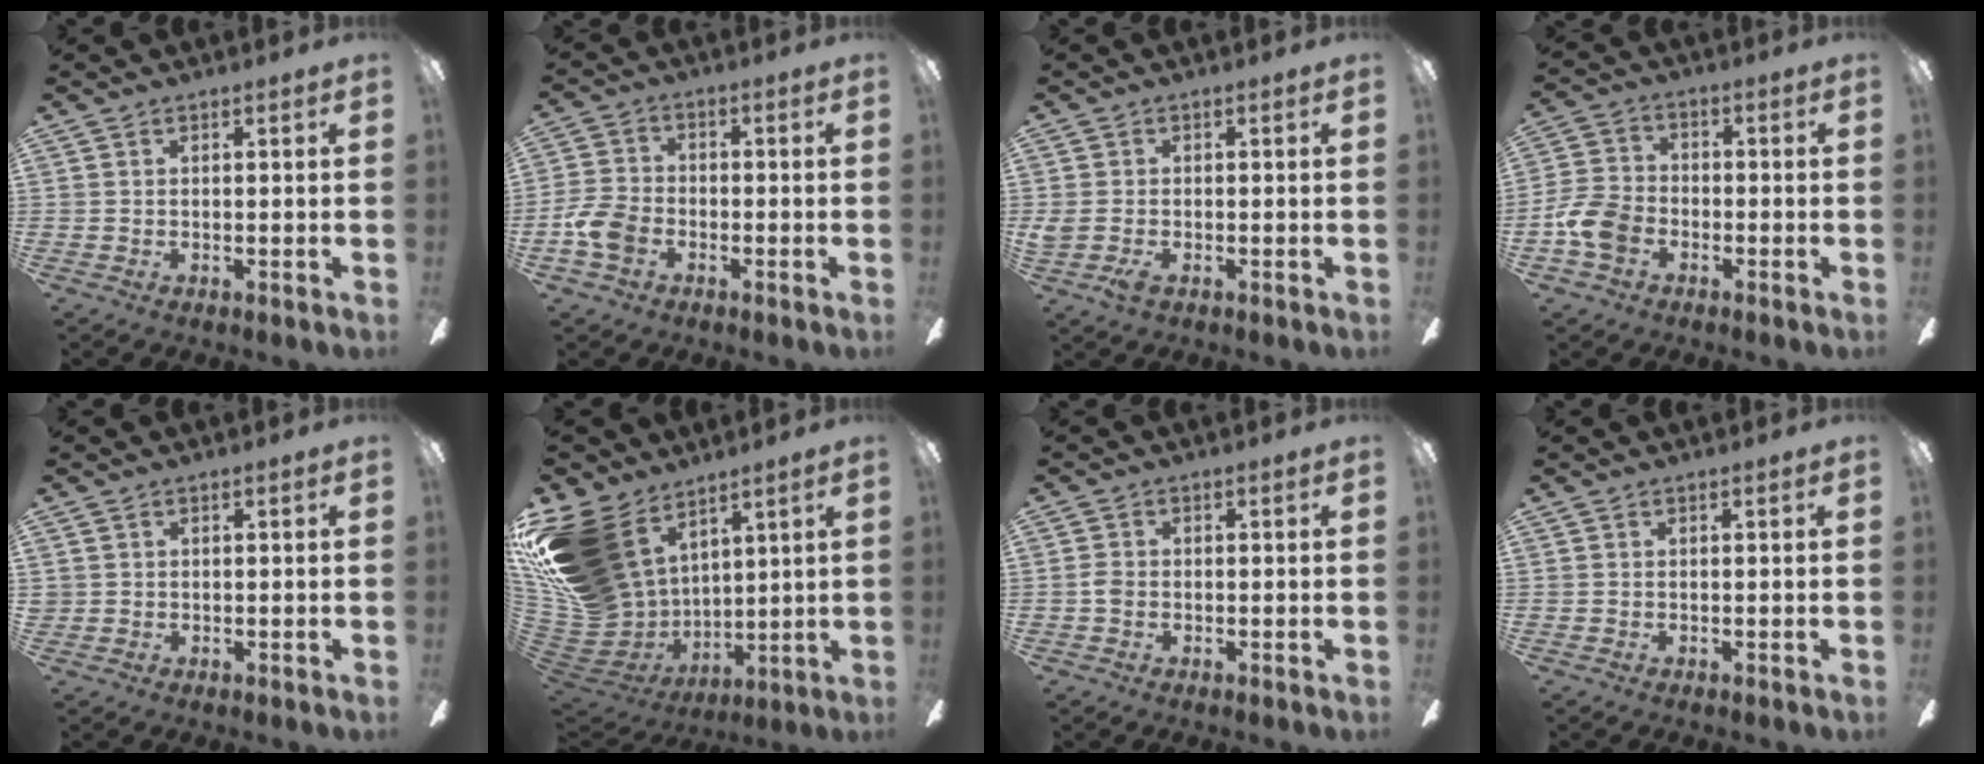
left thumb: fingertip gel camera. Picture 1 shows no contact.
{"total": 7.6, "force": [-3.2, 5.4, 4.4], "torque": [-0.102, 0.015, -0.058]}
{"total": 3.2, "force": [-1.3, 1.8, 2.3], "torque": [-0.051, 0.001, -0.024]}
{"total": 8.9, "force": [-3.7, 6.4, 5.0], "torque": [-0.120, 0.020, -0.068]}
{"total": 0.8, "force": [0.1, 0.8, 0.0], "torque": [0.001, 0.002, 0.001]}
{"total": 23.8, "force": [10.7, 16.5, 13.5], "torque": [-0.286, -0.076, 0.226]}
{"total": 1.7, "force": [-0.6, 1.2, 1.0], "torque": [-0.020, 0.002, -0.010]}
{"total": 0.0}